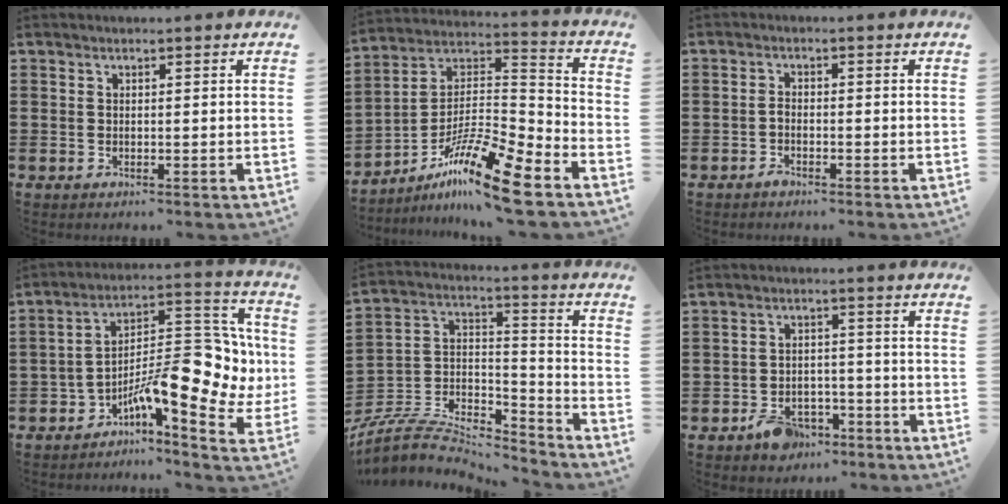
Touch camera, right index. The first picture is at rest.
{"total": 14.5, "force": [-10.5, 1.7, 9.9], "torque": [-0.183, 0.021, -0.196]}
{"total": 1.3, "force": [-0.8, 0.5, 0.8], "torque": [-0.018, 0.000, -0.017]}
{"total": 13.6, "force": [-3.5, 5.8, 11.9], "torque": [-0.163, -0.014, -0.058]}
{"total": 7.6, "force": [-6.6, 2.6, 2.8], "torque": [-0.063, 0.008, -0.133]}
{"total": 4.5, "force": [-3.5, 2.5, 1.5], "torque": [-0.034, 0.012, -0.066]}